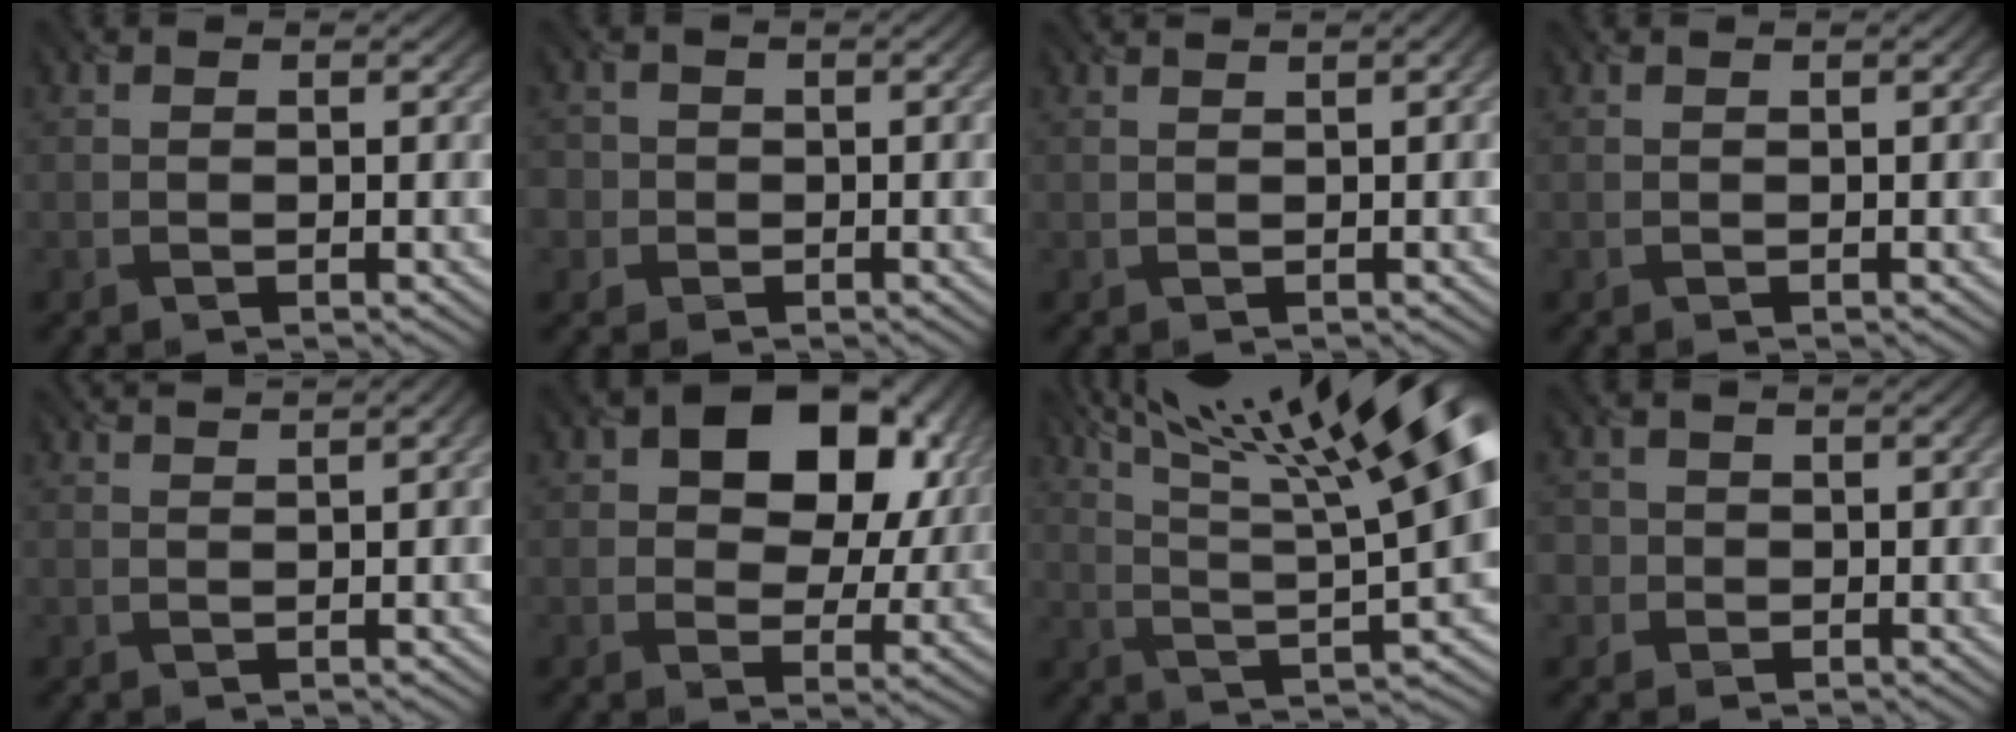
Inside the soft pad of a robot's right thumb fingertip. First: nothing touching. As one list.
[{"total": 2.3, "force": [-0.7, 2.2, -0.1], "torque": [0.004, 0.000, -0.014]}, {"total": 2.0, "force": [1.0, 0.4, 1.7], "torque": [-0.022, 0.007, 0.011]}, {"total": 0.6, "force": [0.1, 0.0, 0.6], "torque": [-0.008, 0.004, 0.002]}, {"total": 3.0, "force": [1.9, 0.4, 2.3], "torque": [-0.035, 0.012, 0.023]}, {"total": 12.1, "force": [4.4, 8.2, 7.7], "torque": [-0.105, 0.008, 0.066]}, {"total": 17.5, "force": [8.1, 4.5, 14.8], "torque": [-0.200, 0.041, 0.123]}, {"total": 2.7, "force": [-0.7, 2.6, 0.0], "torque": [0.002, 0.001, -0.017]}]